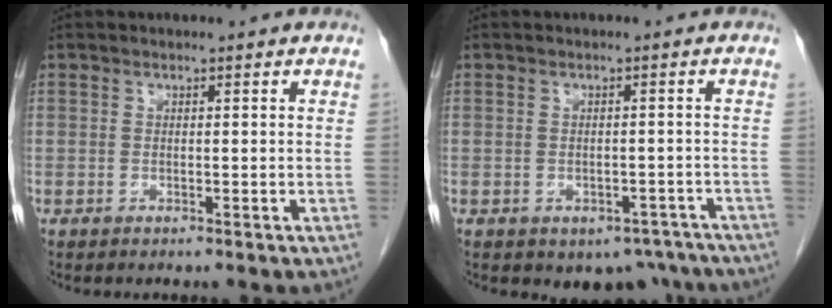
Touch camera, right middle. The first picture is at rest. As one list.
[{"total": 5.8, "force": [-4.2, 3.6, 1.5], "torque": [0.002, 0.013, -0.052]}]